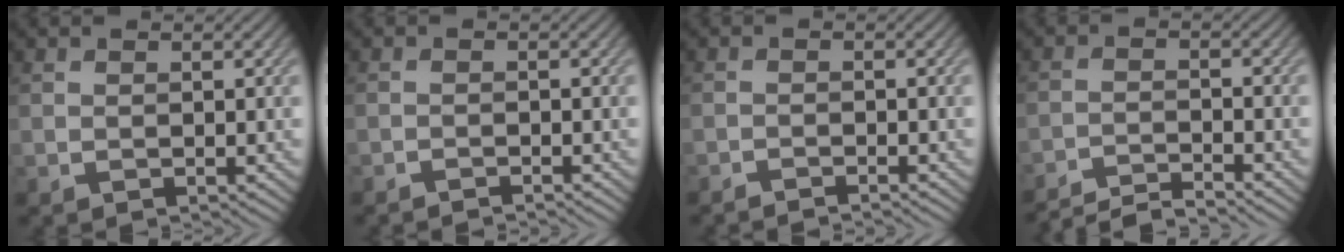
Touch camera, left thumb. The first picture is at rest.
{"total": 1.4, "force": [-1.3, 0.1, 0.3], "torque": [-0.005, -0.001, -0.026]}
{"total": 1.8, "force": [-1.7, 0.1, 0.6], "torque": [-0.011, -0.002, -0.035]}
{"total": 5.7, "force": [-5.3, 0.6, 2.0], "torque": [-0.035, 0.009, -0.102]}